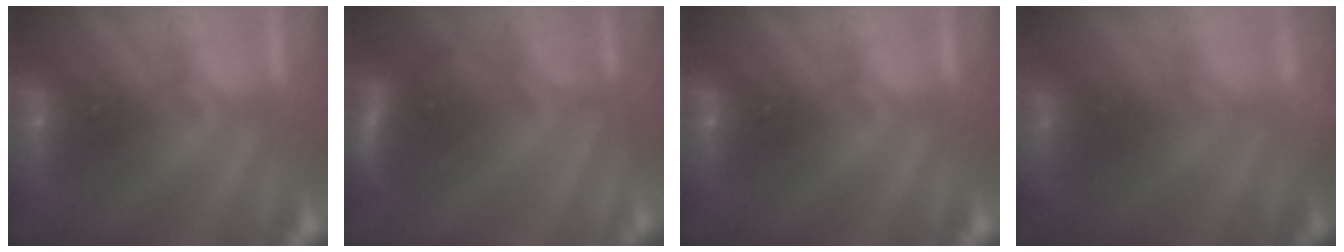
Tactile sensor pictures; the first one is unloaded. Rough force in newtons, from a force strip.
{"total": 2.9}
{"total": 0.0}
{"total": 7.8}